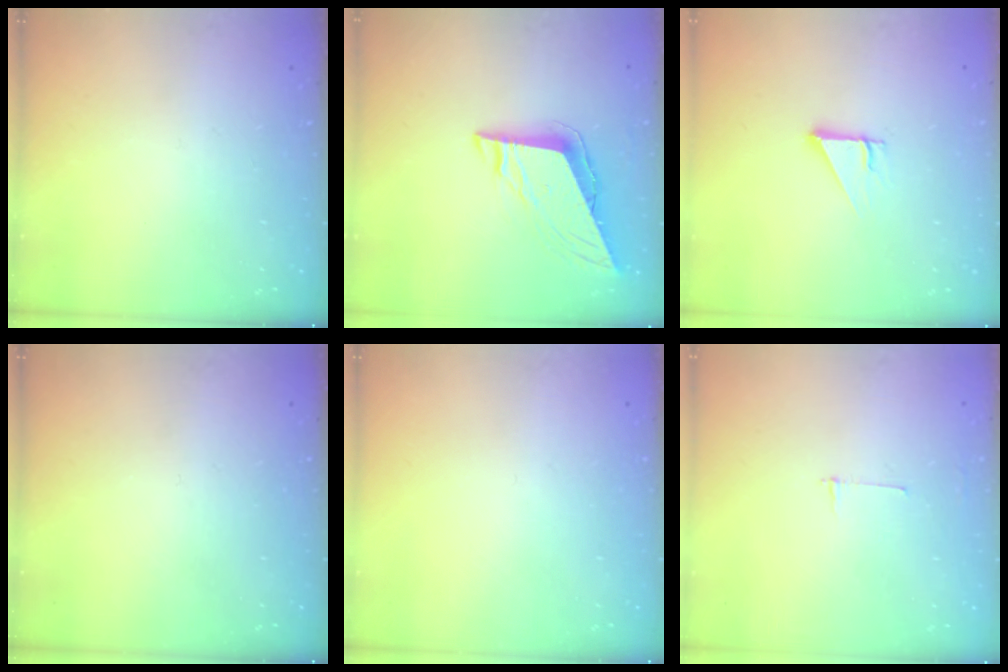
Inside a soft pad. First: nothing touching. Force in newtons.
{"total": 8.6, "press": 8.5, "slide": 1.3}
{"total": 2.5, "press": 2.5, "slide": 0.2}
{"total": 0.0}
{"total": 0.0}
{"total": 2.7, "press": 2.7, "slide": 0.3}